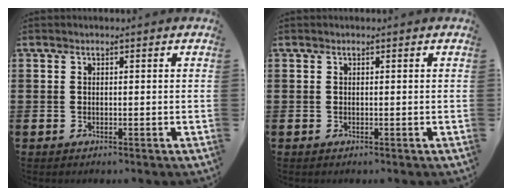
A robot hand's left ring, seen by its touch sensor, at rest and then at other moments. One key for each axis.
{"total": 0.0}